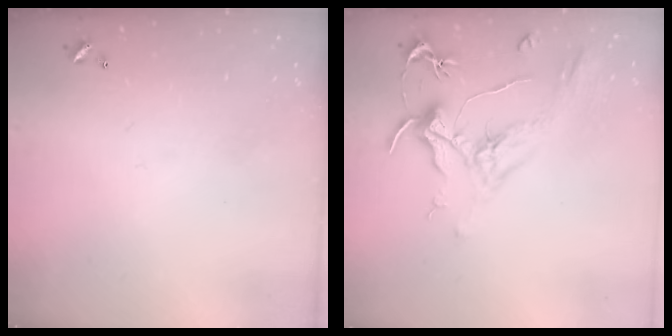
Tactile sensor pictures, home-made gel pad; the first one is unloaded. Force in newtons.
{"total": 2.1, "press": 2.0, "slide": 0.8}